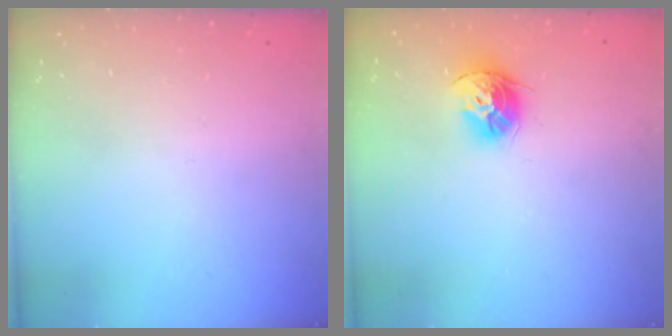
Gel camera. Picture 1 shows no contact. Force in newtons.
{"total": 11.1, "press": 11.0, "slide": 0.9}